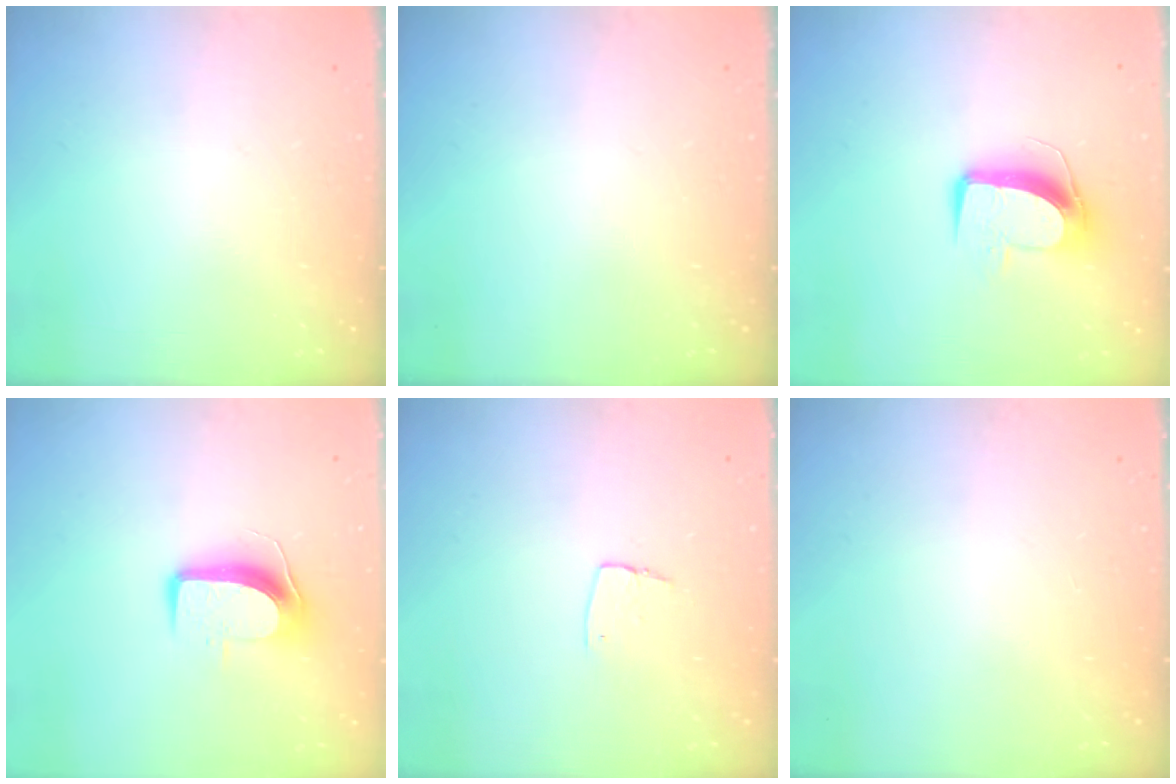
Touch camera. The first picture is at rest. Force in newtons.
{"total": 0.0}
{"total": 9.8, "press": 9.8, "slide": 1.0}
{"total": 8.9, "press": 8.9, "slide": 0.3}
{"total": 4.9, "press": 4.8, "slide": 0.3}
{"total": 0.0}